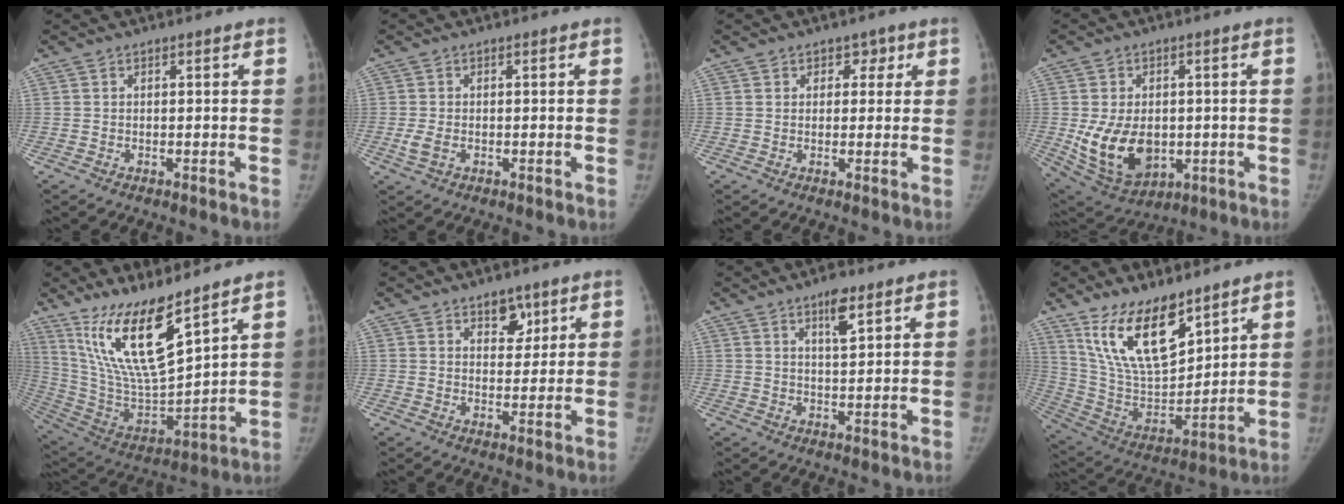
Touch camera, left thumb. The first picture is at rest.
{"total": 2.9, "force": [-0.6, 1.9, 2.0], "torque": [-0.048, -0.003, -0.011]}
{"total": 3.2, "force": [1.5, 2.6, 1.0], "torque": [0.018, -0.005, 0.016]}
{"total": 13.8, "force": [-1.5, 9.7, 9.8], "torque": [-0.145, -0.007, 0.003]}
{"total": 18.6, "force": [12.2, 4.4, 13.3], "torque": [-0.230, -0.073, 0.247]}
{"total": 5.1, "force": [3.1, 3.2, 2.6], "torque": [-0.006, -0.019, 0.046]}
{"total": 5.2, "force": [3.1, 1.6, 3.8], "torque": [-0.053, -0.018, 0.051]}
{"total": 18.5, "force": [11.9, 8.0, 11.6], "torque": [-0.166, -0.069, 0.239]}